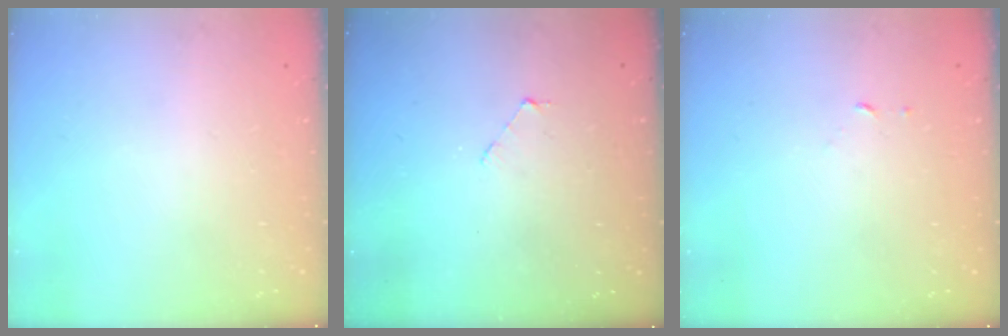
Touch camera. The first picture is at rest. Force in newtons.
{"total": 1.9, "press": 1.9, "slide": 0.2}
{"total": 2.5, "press": 2.5, "slide": 0.2}